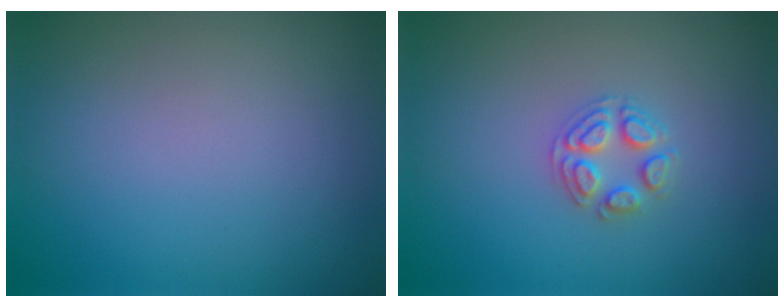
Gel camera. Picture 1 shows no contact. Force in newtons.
{"total": 2.5, "press": 2.5, "slide": 0.3}